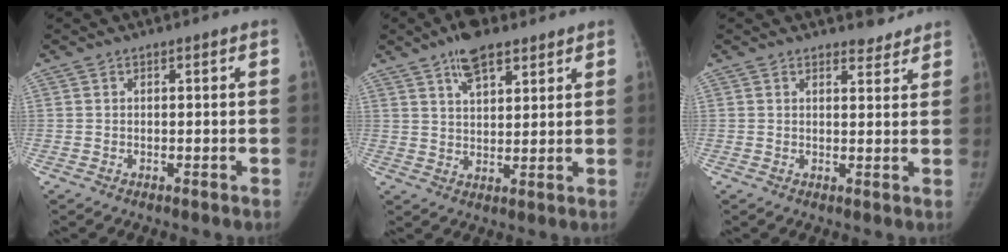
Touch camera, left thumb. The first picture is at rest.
{"total": 8.1, "force": [5.3, 3.6, 4.9], "torque": [-0.063, -0.021, 0.089]}
{"total": 2.8, "force": [2.6, 1.0, 0.2], "torque": [0.016, -0.022, 0.029]}